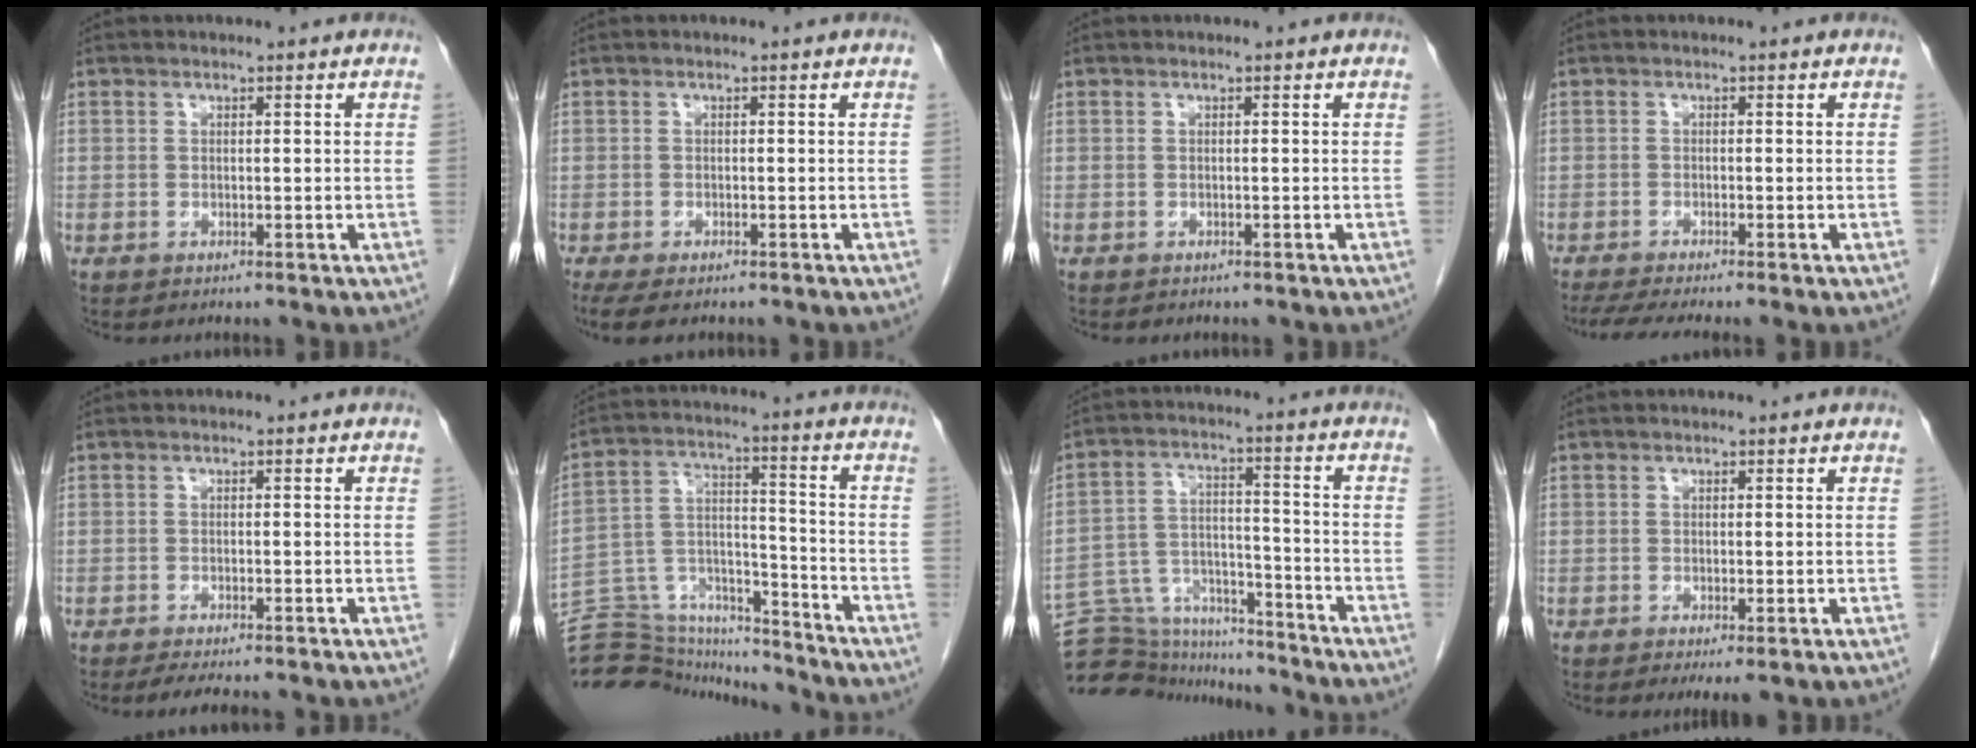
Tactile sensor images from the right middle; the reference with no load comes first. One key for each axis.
{"total": 6.1, "fx": -4.6, "fy": 2.2, "fz": 3.3, "tx": -0.054, "ty": -0.014, "tz": -0.071}
{"total": 0.7, "fx": -0.6, "fy": 0.3, "fz": 0.2, "tx": -0.012, "ty": -0.002, "tz": -0.009}
{"total": 5.3, "fx": -4.3, "fy": -0.3, "fz": 3.1, "tx": -0.048, "ty": -0.012, "tz": -0.071}
{"total": 4.8, "fx": -4.0, "fy": 0.6, "fz": 2.5, "tx": -0.035, "ty": -0.011, "tz": -0.055}
{"total": 18.9, "fx": -18.2, "fy": 3.6, "fz": 3.5, "tx": -0.080, "ty": 0.041, "tz": -0.287}
{"total": 14.7, "fx": -14.3, "fy": 3.0, "fz": 1.9, "tx": -0.039, "ty": 0.041, "tz": -0.228}
{"total": 2.0, "fx": -1.0, "fy": 0.4, "fz": 1.6, "tx": -0.023, "ty": -0.007, "tz": -0.012}